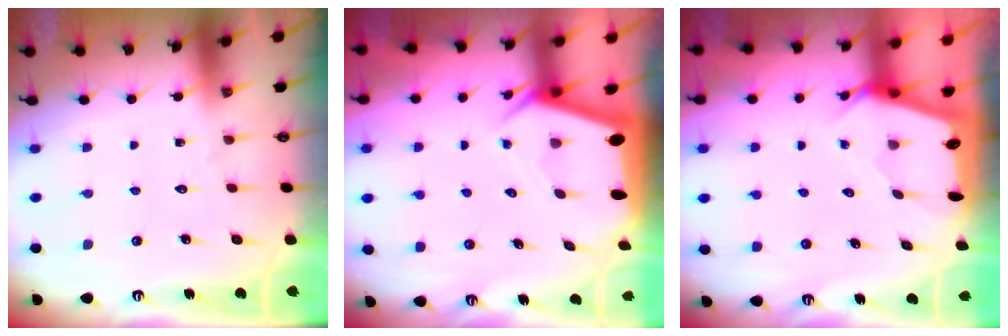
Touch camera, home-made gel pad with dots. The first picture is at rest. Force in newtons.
{"total": 3.0, "press": 2.9, "slide": 0.4}
{"total": 2.5, "press": 2.5, "slide": 0.3}